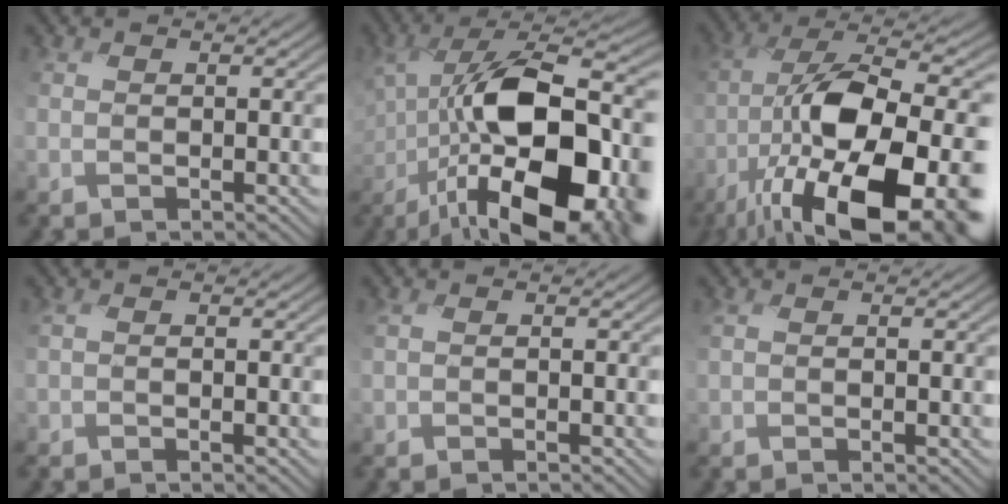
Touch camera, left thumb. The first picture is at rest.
{"total": 20.8, "force": [-3.5, 10.6, 17.5], "torque": [-0.318, -0.020, -0.046]}
{"total": 21.0, "force": [-9.0, 7.9, 17.2], "torque": [-0.300, -0.018, -0.142]}
{"total": 1.5, "force": [-0.2, 0.6, 1.4], "torque": [-0.035, -0.004, -0.005]}
{"total": 1.0, "force": [0.0, 0.2, 1.0], "torque": [-0.023, 0.002, -0.001]}
{"total": 1.4, "force": [0.1, 0.2, 1.4], "torque": [-0.032, 0.001, -0.001]}